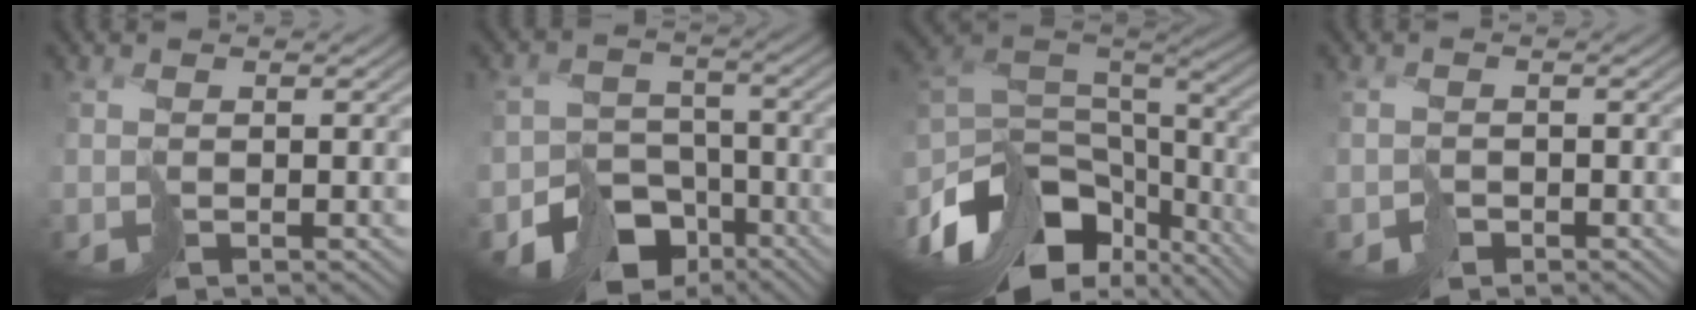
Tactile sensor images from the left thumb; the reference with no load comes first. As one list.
[{"total": 11.5, "force": [-7.9, 7.6, 3.4], "torque": [-0.076, -0.026, -0.104]}, {"total": 14.7, "force": [-6.8, 8.6, 9.8], "torque": [-0.225, -0.034, -0.095]}, {"total": 1.2, "force": [-0.9, 0.7, -0.3], "torque": [0.018, 0.000, -0.018]}]